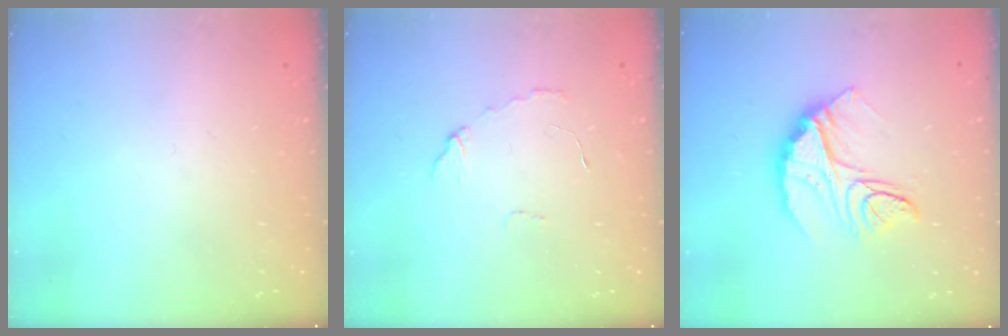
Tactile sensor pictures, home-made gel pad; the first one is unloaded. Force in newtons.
{"total": 4.5, "press": 4.5, "slide": 0.4}
{"total": 12.3, "press": 12.3, "slide": 1.0}